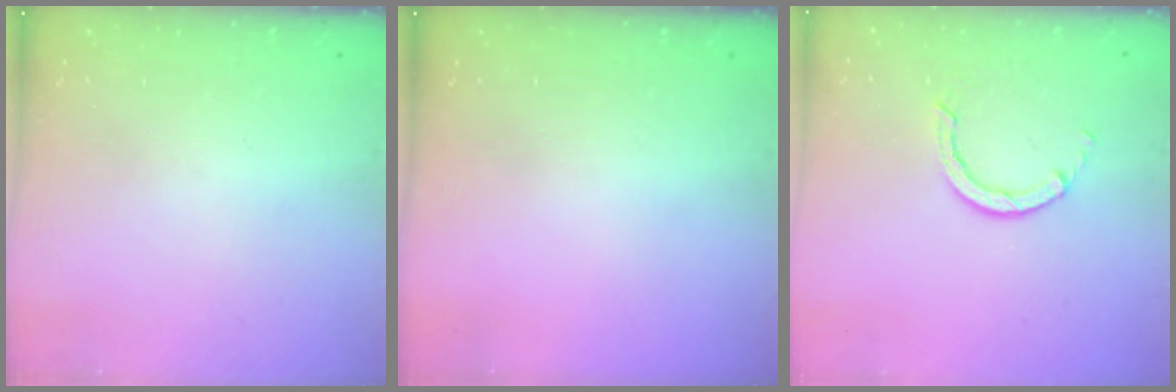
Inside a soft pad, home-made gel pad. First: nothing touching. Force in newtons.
{"total": 0.0}
{"total": 2.8, "press": 2.8, "slide": 0.2}